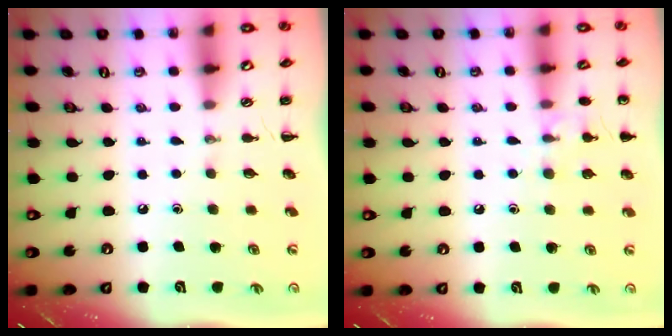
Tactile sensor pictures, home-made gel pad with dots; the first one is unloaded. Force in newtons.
{"total": 8.6, "press": 8.4, "slide": 2.0}